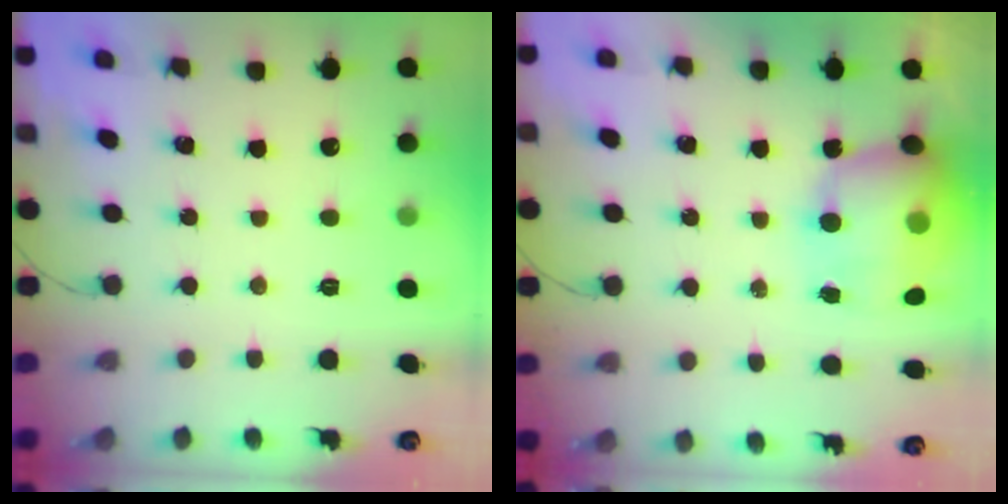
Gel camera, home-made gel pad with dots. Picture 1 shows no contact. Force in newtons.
{"total": 14.6, "press": 14.3, "slide": 3.3}